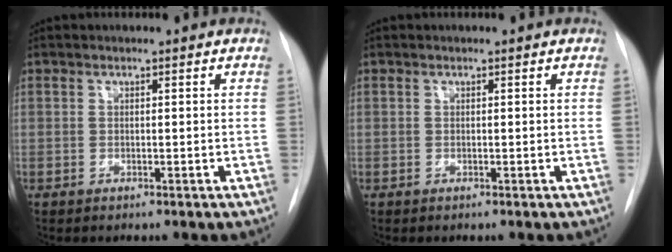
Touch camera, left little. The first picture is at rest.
{"total": 0.0}